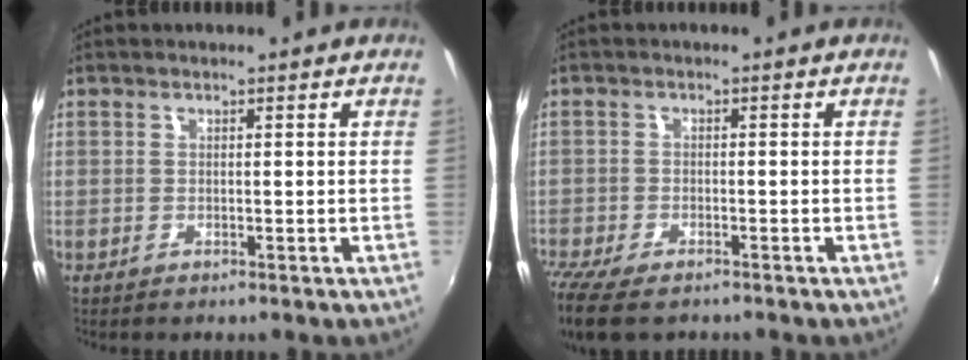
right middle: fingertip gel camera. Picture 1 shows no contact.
{"total": 9.3, "force": [-7.2, 3.0, 5.0], "torque": [-0.130, -0.046, -0.135]}